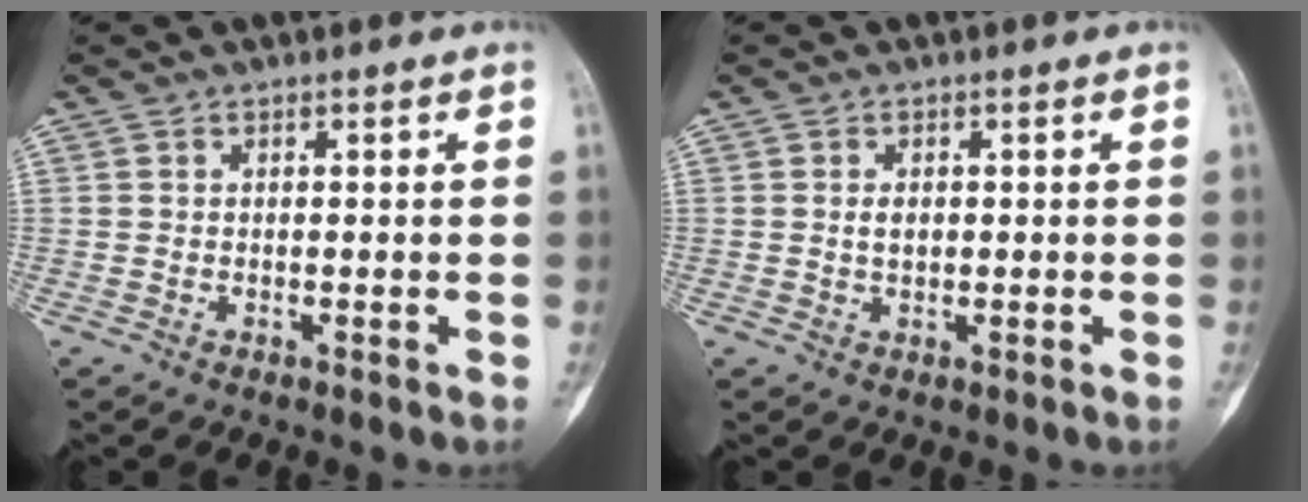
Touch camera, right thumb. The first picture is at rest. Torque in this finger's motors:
{"motor_torque": [0.58, 0.11, 0.04, -0.21, 0.11]}